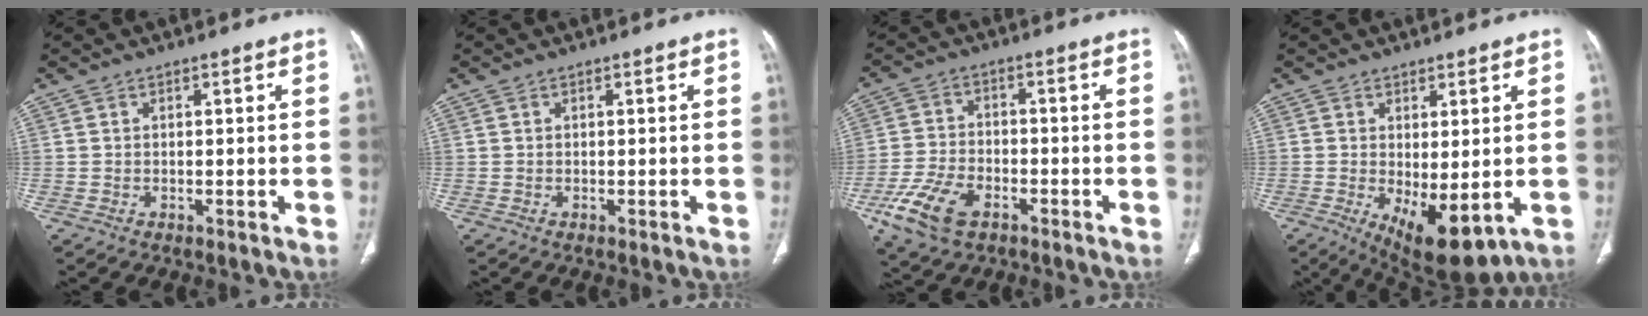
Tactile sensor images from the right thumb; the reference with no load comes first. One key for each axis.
{"total": 0.0}
{"total": 10.7, "fx": -5.5, "fy": 6.0, "fz": 6.9, "tx": -0.146, "ty": 0.012, "tz": -0.101}
{"total": 9.8, "fx": -2.0, "fy": 4.1, "fz": 8.6, "tx": -0.127, "ty": -0.017, "tz": -0.010}